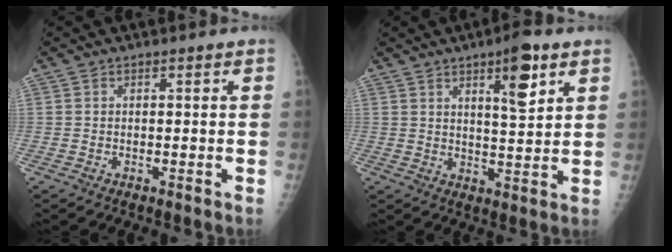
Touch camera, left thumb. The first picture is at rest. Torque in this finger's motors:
{"motor_torque": [0.18, 0.29, -0.06, -0.16, 0.07]}